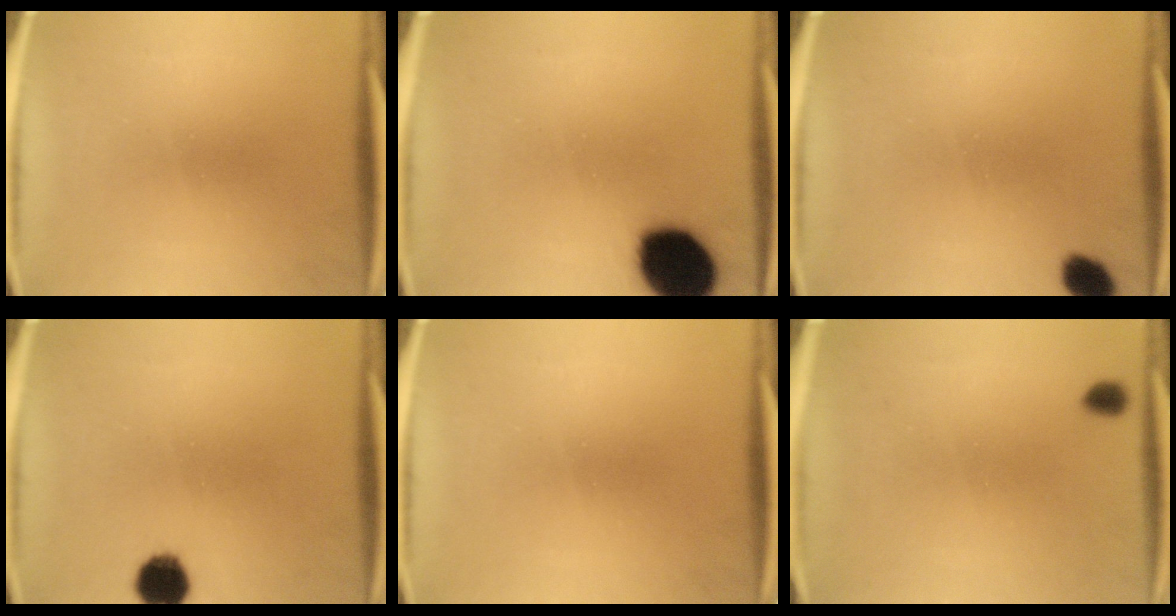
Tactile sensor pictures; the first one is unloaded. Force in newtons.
{"total": 18.0}
{"total": 4.3}
{"total": 6.5}
{"total": 0.0}
{"total": 1.3}